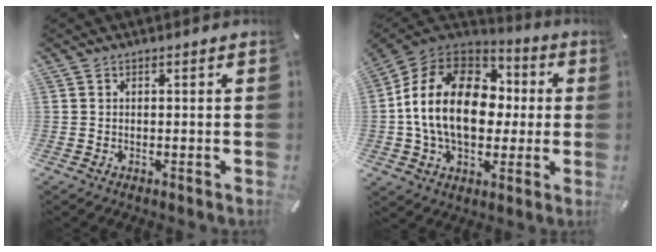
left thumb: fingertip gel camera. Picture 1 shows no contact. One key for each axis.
{"total": 20.0, "fx": 0.1, "fy": 14.7, "fz": 13.6, "tx": -0.285, "ty": 0.020, "tz": 0.003}